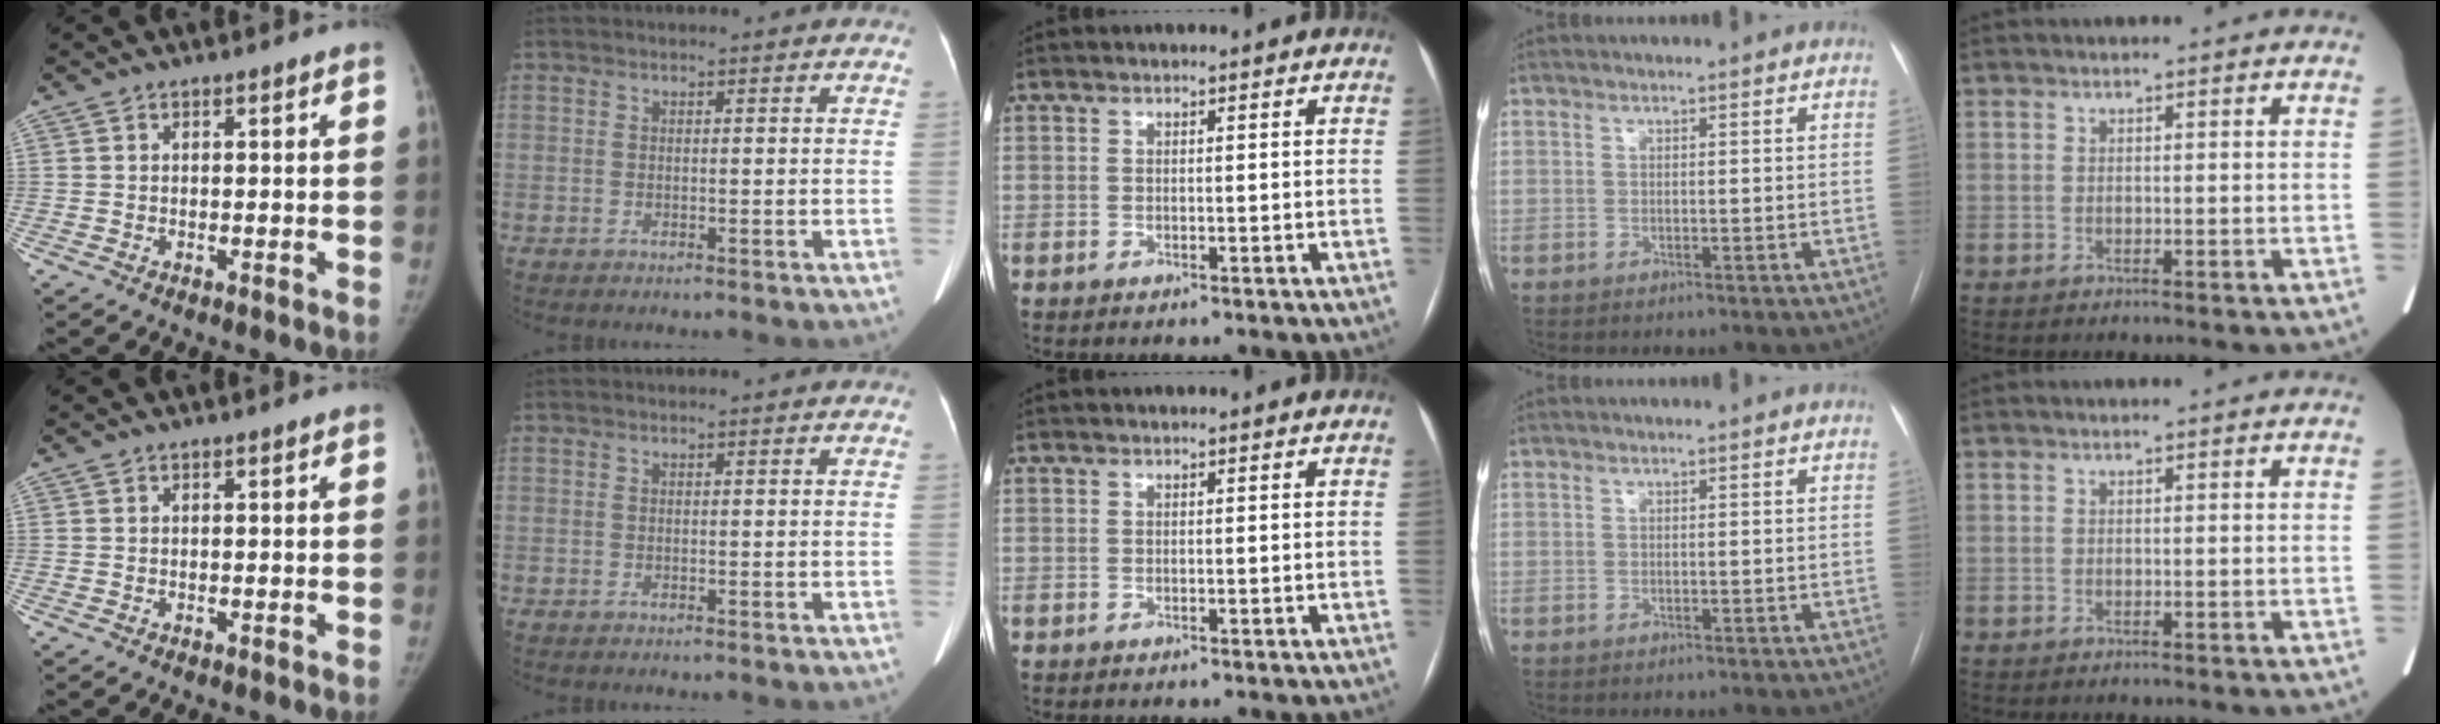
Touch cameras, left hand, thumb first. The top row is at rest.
{}